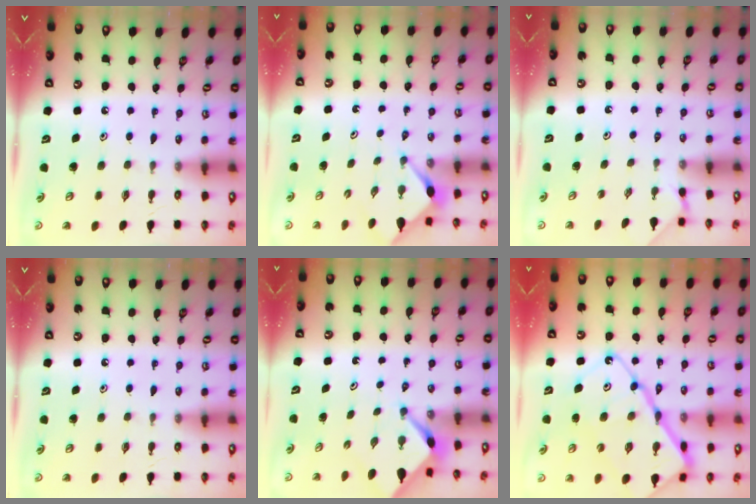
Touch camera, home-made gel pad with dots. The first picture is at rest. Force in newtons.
{"total": 2.8, "press": 2.8, "slide": 0.3}
{"total": 0.9, "press": 0.9, "slide": 0.3}
{"total": 0.0}
{"total": 2.6, "press": 2.5, "slide": 0.4}
{"total": 19.8, "press": 19.7, "slide": 1.9}